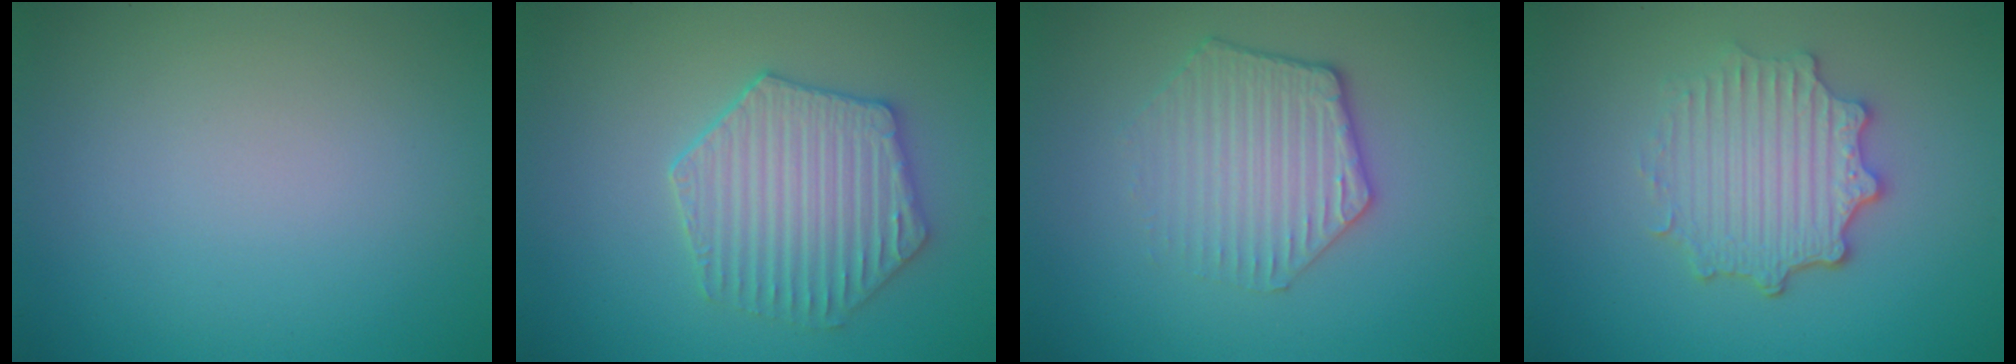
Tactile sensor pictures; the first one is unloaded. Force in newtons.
{"total": 4.7, "press": 4.2, "slide": 2.1}
{"total": 3.3, "press": 3.1, "slide": 1.3}
{"total": 4.7, "press": 3.7, "slide": 2.9}